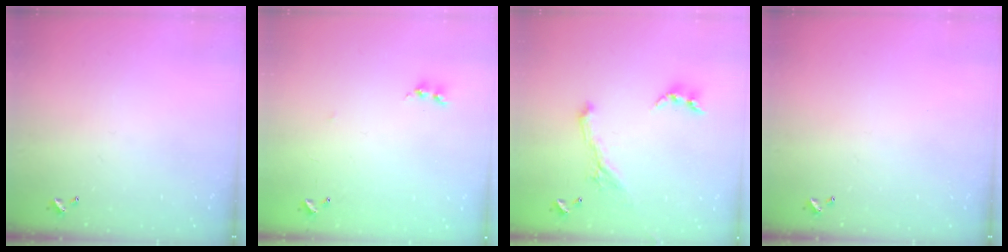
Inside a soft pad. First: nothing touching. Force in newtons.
{"total": 6.2, "press": 6.2, "slide": 0.7}
{"total": 0.8, "press": 0.8, "slide": 0.2}
{"total": 0.0}